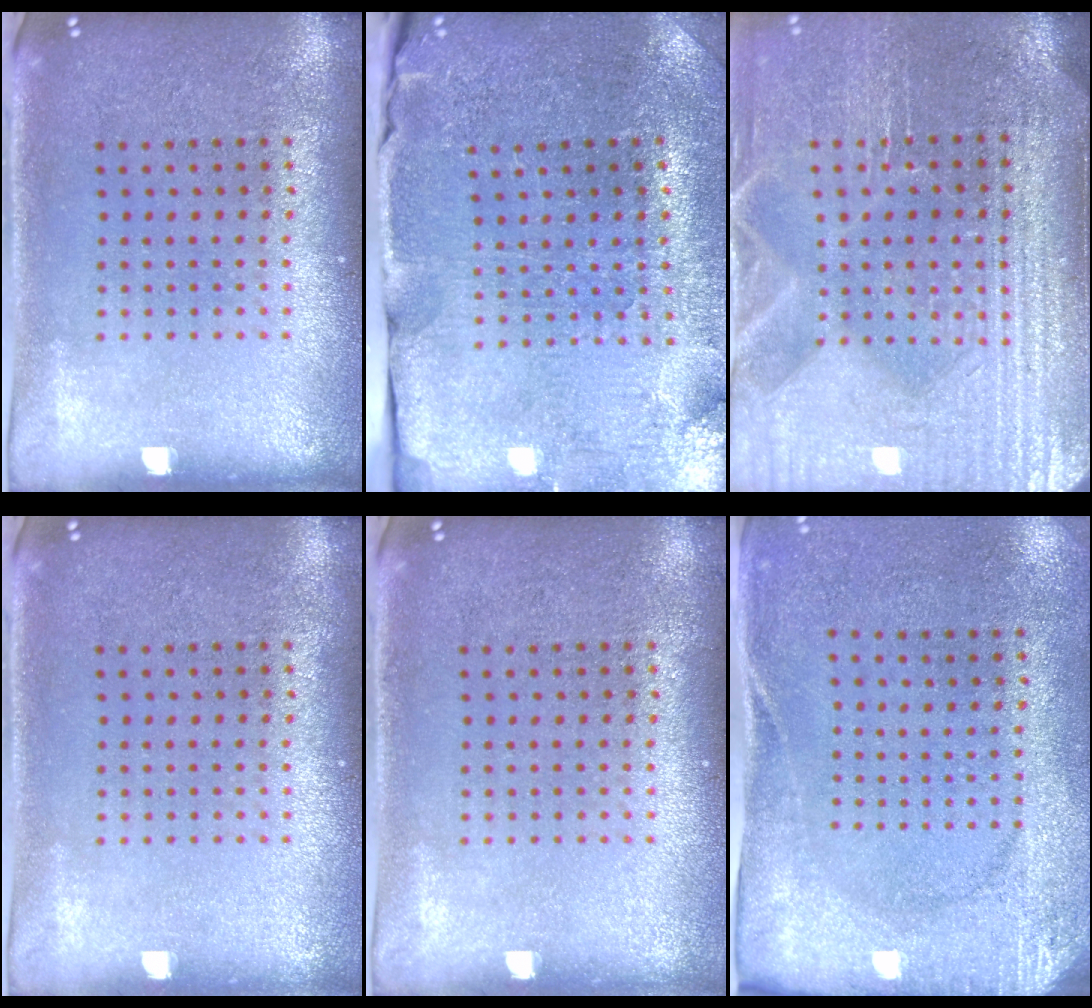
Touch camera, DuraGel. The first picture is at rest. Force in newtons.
{"total": 3.6, "press": 3.6, "slide": 0.4}
{"total": 4.3, "press": 4.0, "slide": 1.6}
{"total": 0.0}
{"total": 0.0}
{"total": 2.7, "press": 2.1, "slide": 1.7}